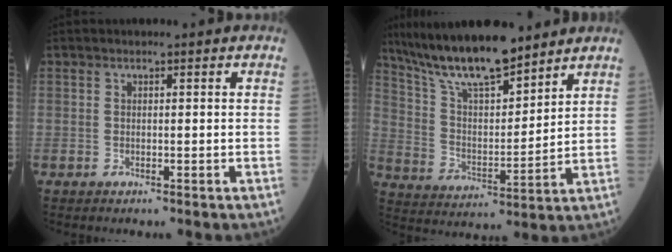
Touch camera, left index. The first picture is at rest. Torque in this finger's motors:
{"motor_torque": [0.12, -0.29, 0.41, 0.08]}